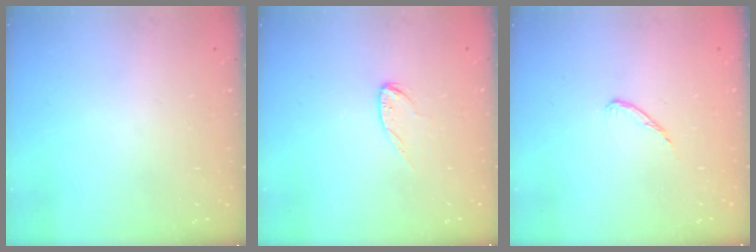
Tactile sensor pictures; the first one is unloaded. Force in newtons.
{"total": 6.1, "press": 6.1, "slide": 0.4}
{"total": 3.6, "press": 3.6, "slide": 0.3}